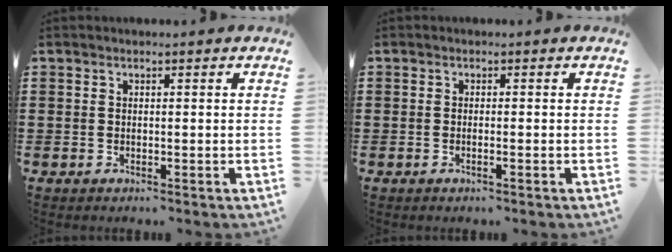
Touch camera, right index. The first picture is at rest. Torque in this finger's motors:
{"motor_torque": [-0.40, 0.42, -0.01, -0.01]}